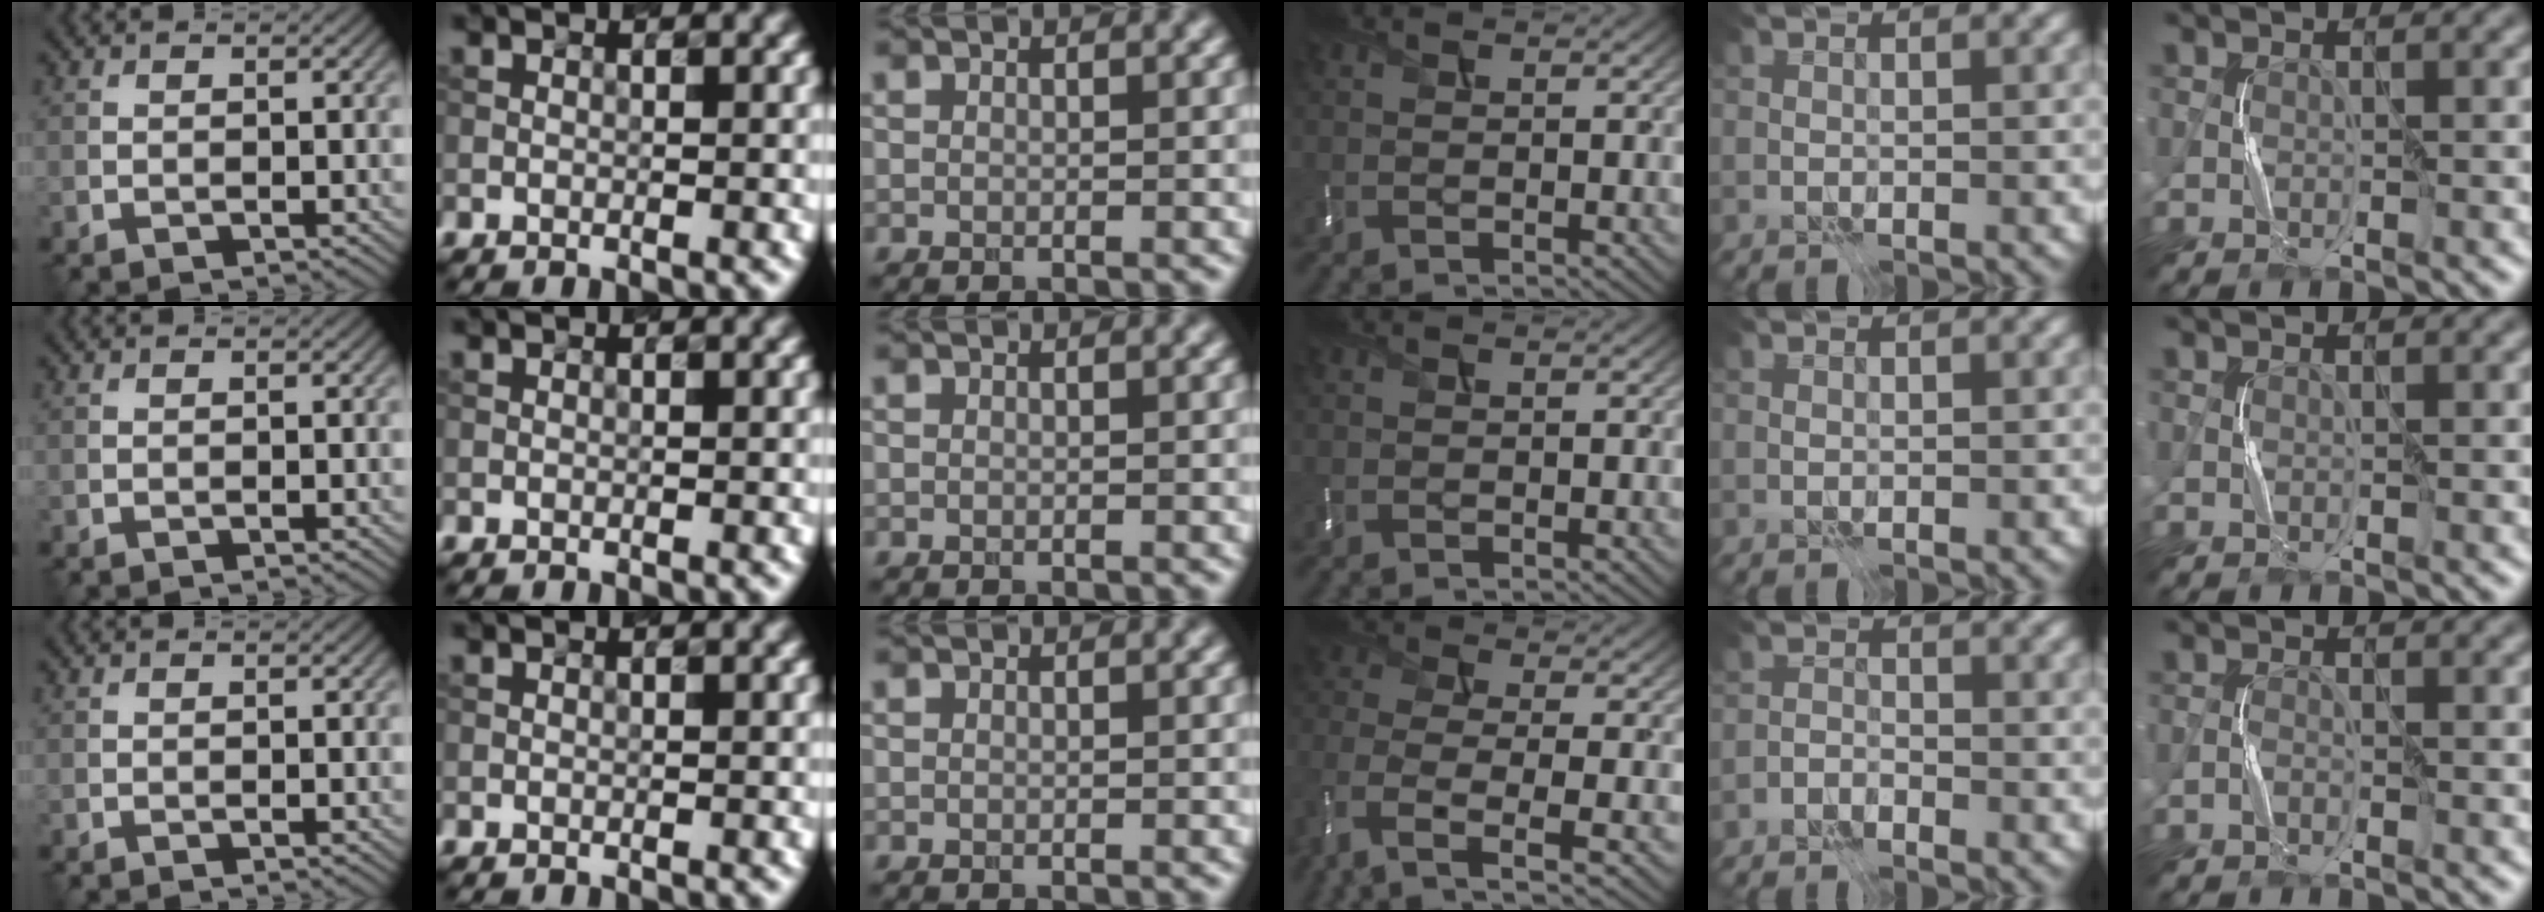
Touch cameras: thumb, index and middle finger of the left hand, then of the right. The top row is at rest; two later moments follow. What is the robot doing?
{"motion": "press", "object": "memory foam"}